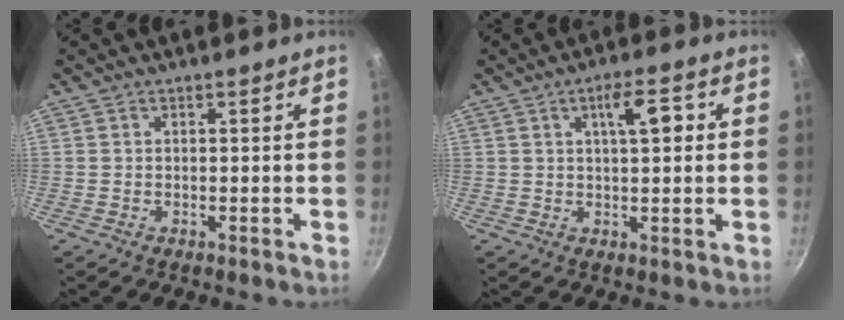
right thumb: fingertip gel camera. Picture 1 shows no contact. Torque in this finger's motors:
{"motor_torque": [1.03, 3.98, 0.56, 0.11, 0.03]}